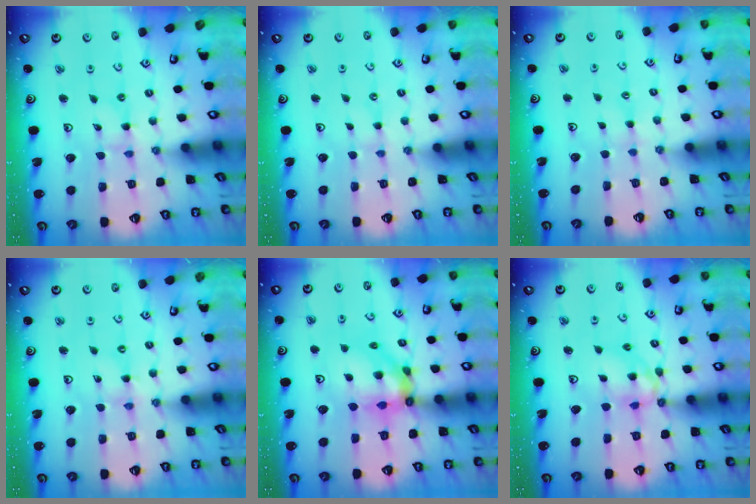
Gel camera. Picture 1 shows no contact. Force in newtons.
{"total": 0.0}
{"total": 1.7, "press": 1.7, "slide": 0.3}
{"total": 0.0}
{"total": 11.7, "press": 11.6, "slide": 1.4}
{"total": 10.5, "press": 10.5, "slide": 1.0}